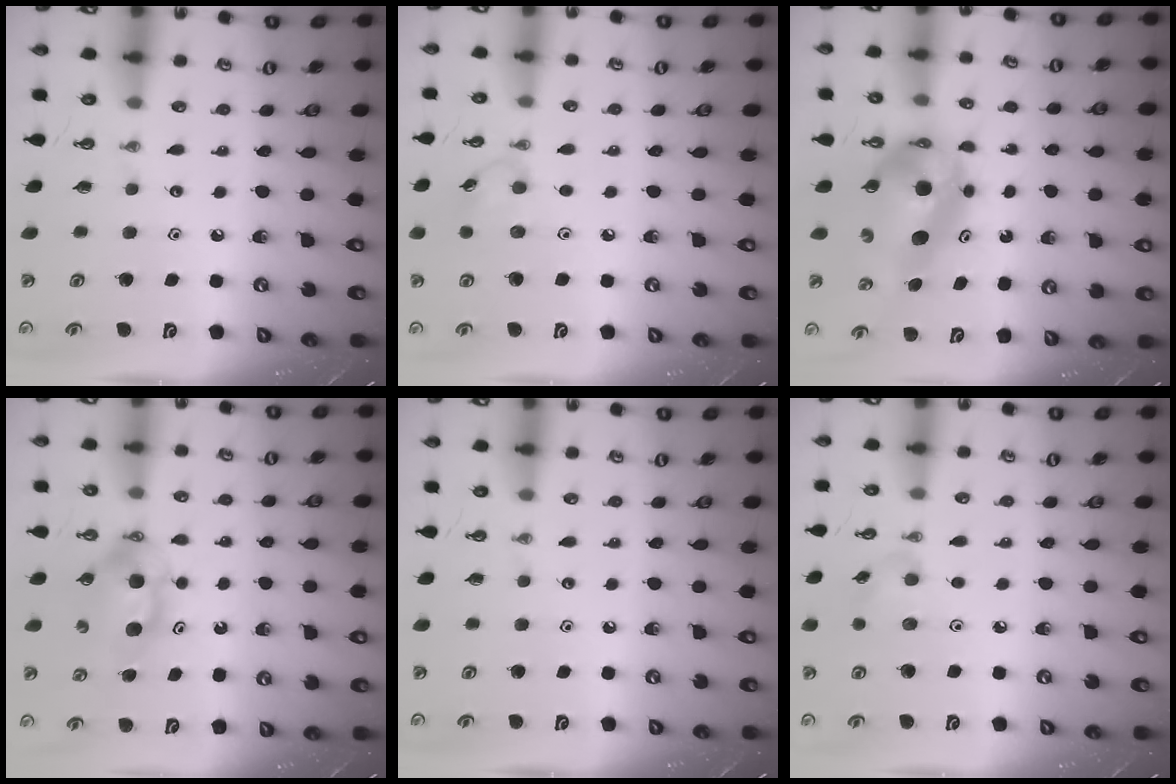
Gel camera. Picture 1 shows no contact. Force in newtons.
{"total": 6.3, "press": 6.2, "slide": 1.0}
{"total": 6.5, "press": 6.5, "slide": 0.5}
{"total": 5.7, "press": 5.6, "slide": 1.3}
{"total": 0.0}
{"total": 5.6, "press": 5.6, "slide": 0.6}